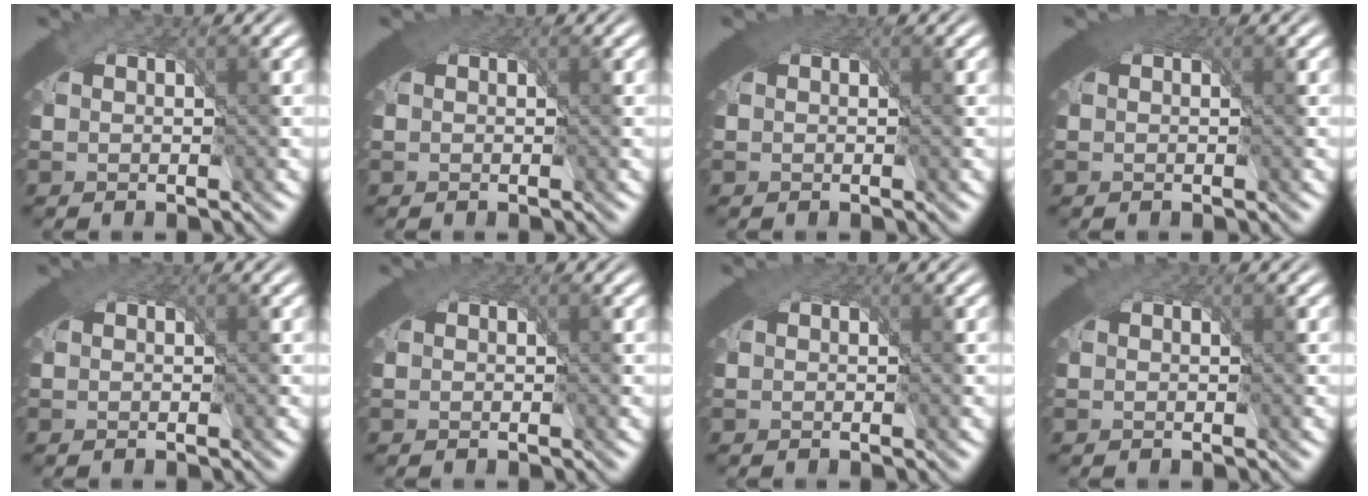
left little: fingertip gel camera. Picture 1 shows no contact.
{"total": 1.8, "force": [0.9, 0.9, 1.2], "torque": [-0.021, -0.005, 0.016]}
{"total": 2.2, "force": [1.0, 1.2, 1.6], "torque": [-0.028, -0.007, 0.017]}
{"total": 2.4, "force": [1.0, 1.3, 1.8], "torque": [-0.032, -0.007, 0.017]}
{"total": 1.3, "force": [0.7, 0.8, 0.7], "torque": [-0.014, -0.002, 0.012]}
{"total": 1.4, "force": [0.8, 0.9, 0.8], "torque": [-0.014, -0.003, 0.013]}
{"total": 1.6, "force": [0.9, 1.0, 1.0], "torque": [-0.019, -0.003, 0.014]}
{"total": 0.0}